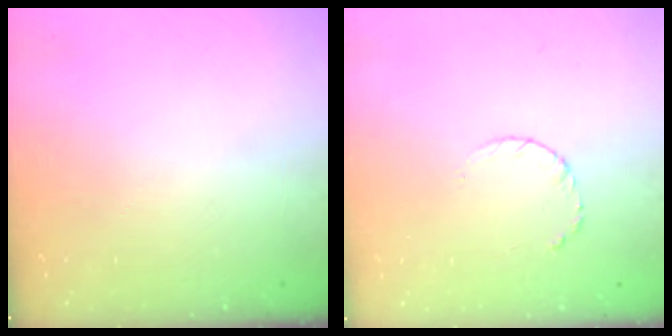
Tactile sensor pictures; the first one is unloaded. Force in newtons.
{"total": 3.3, "press": 3.3, "slide": 0.3}